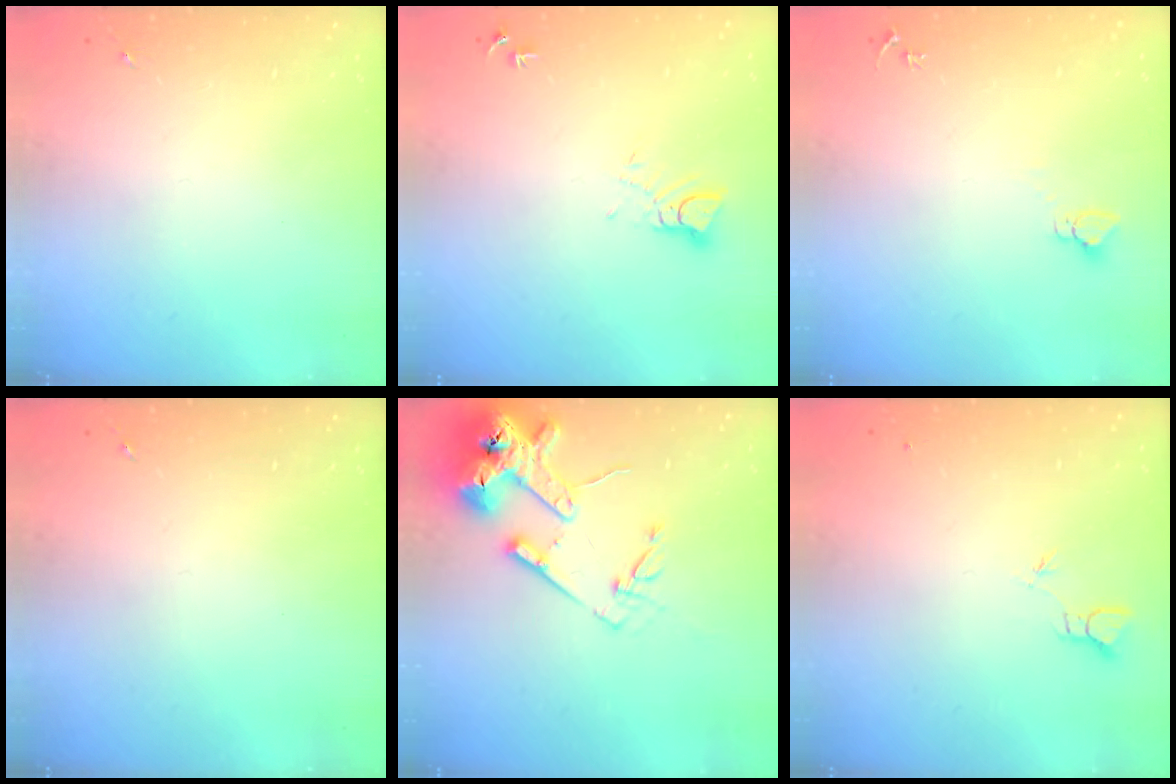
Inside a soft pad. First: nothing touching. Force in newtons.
{"total": 3.6, "press": 3.6, "slide": 0.3}
{"total": 2.8, "press": 2.8, "slide": 0.2}
{"total": 0.0}
{"total": 16.8, "press": 16.7, "slide": 1.9}
{"total": 1.9, "press": 1.9, "slide": 0.1}